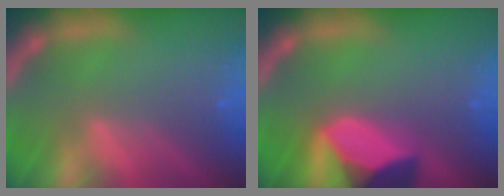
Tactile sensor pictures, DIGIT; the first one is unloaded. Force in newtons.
{"total": 8.9}